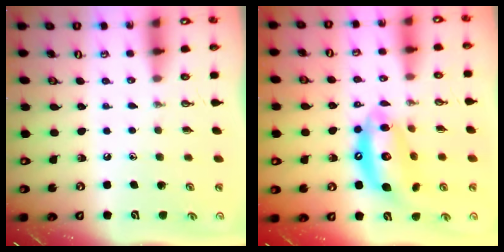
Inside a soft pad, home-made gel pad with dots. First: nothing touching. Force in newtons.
{"total": 14.1, "press": 14.0, "slide": 1.1}